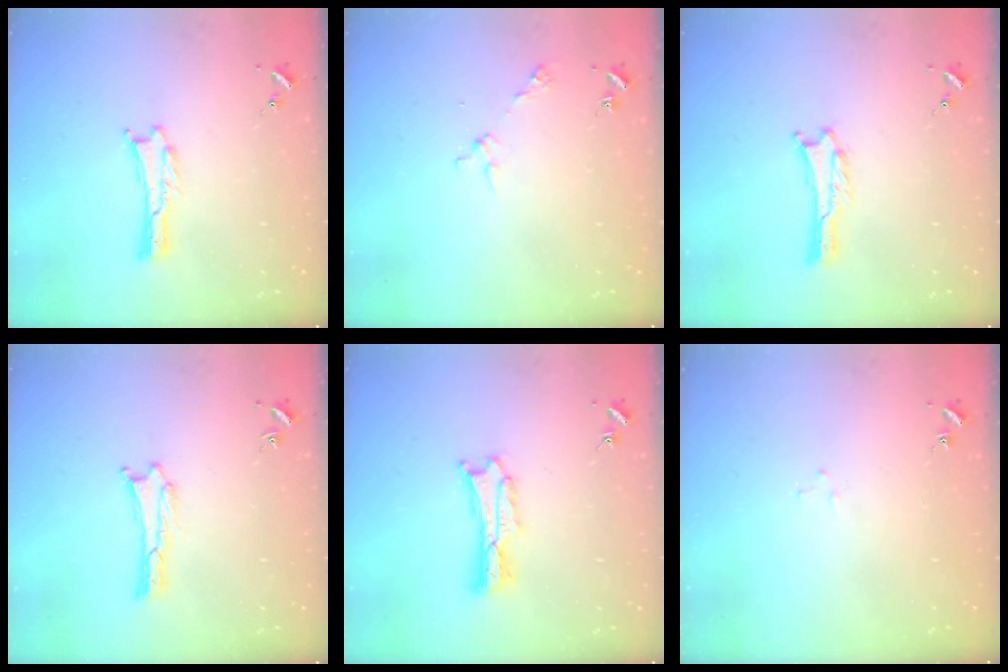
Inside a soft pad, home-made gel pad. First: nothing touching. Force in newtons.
{"total": 2.9, "press": 2.9, "slide": 0.2}
{"total": 0.5, "press": 0.5, "slide": 0.1}
{"total": 0.0}
{"total": 3.0, "press": 3.0, "slide": 0.3}
{"total": 1.6, "press": 1.6, "slide": 0.1}